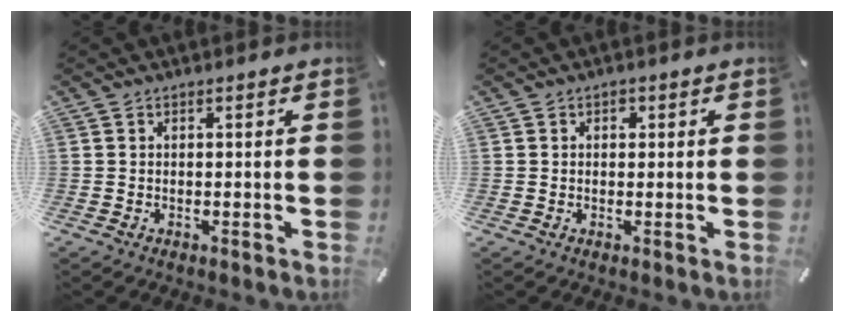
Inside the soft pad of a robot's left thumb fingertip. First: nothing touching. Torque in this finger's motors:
{"motor_torque": [0.21, 0.23, 0.23, -0.20, 0.03]}